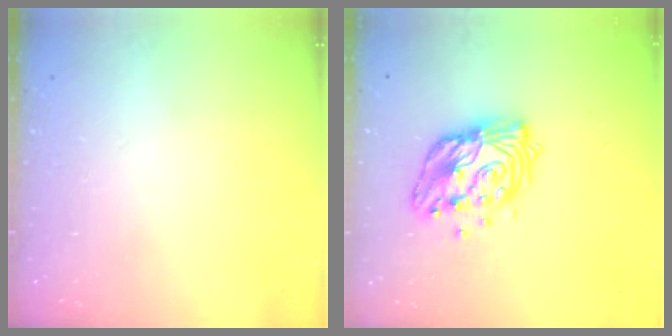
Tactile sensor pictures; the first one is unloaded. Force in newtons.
{"total": 14.7, "press": 14.6, "slide": 1.2}